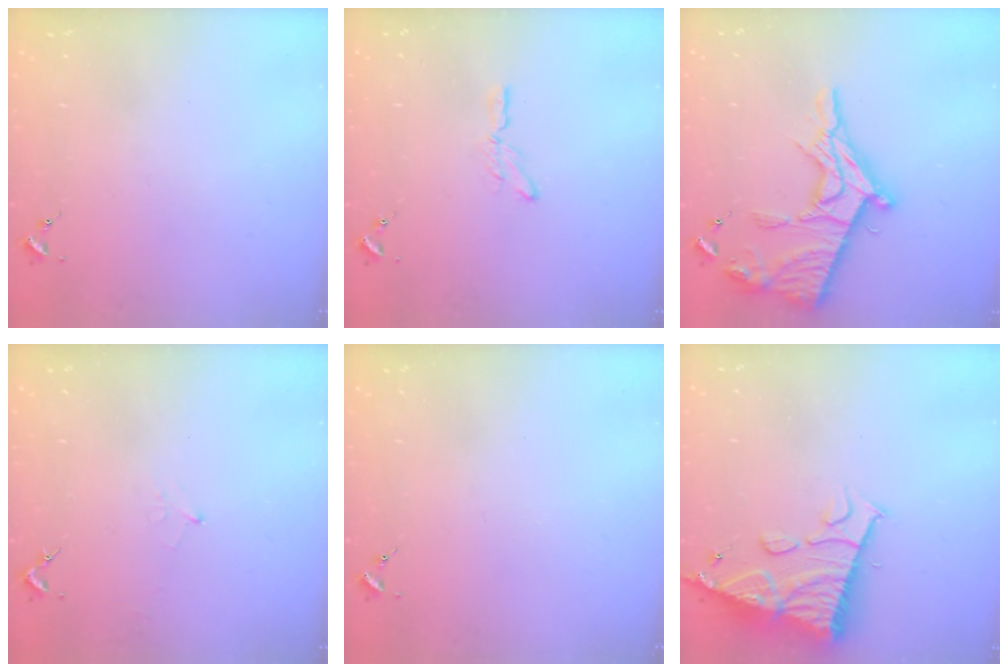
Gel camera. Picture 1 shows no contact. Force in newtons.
{"total": 2.9, "press": 2.9, "slide": 0.3}
{"total": 19.5, "press": 19.5, "slide": 1.5}
{"total": 4.1, "press": 4.0, "slide": 0.6}
{"total": 0.0}
{"total": 13.2, "press": 13.1, "slide": 1.2}